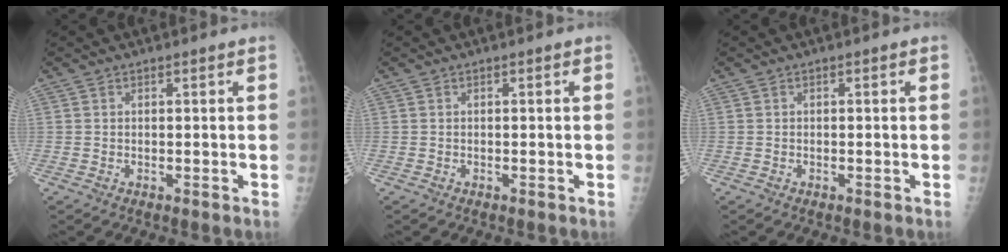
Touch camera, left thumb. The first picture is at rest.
{"total": 0.0}
{"total": 0.0}